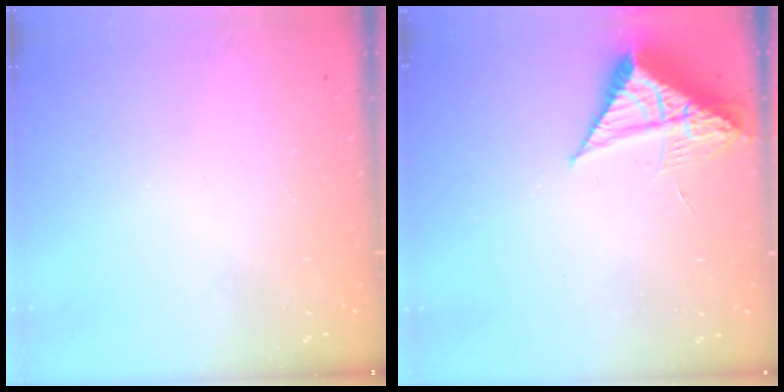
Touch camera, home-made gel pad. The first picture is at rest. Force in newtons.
{"total": 8.8, "press": 8.8, "slide": 1.0}